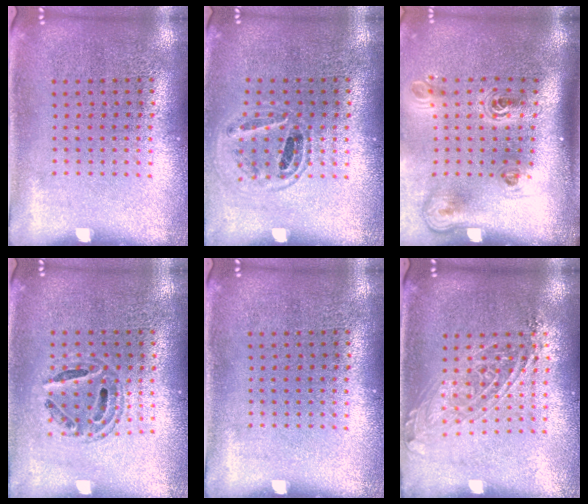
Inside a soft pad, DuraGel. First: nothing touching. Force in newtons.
{"total": 0.9, "press": 0.9, "slide": 0.1}
{"total": 2.3, "press": 1.5, "slide": 1.7}
{"total": 0.7, "press": 0.7, "slide": 0.2}
{"total": 0.0}
{"total": 1.5, "press": 1.2, "slide": 0.9}